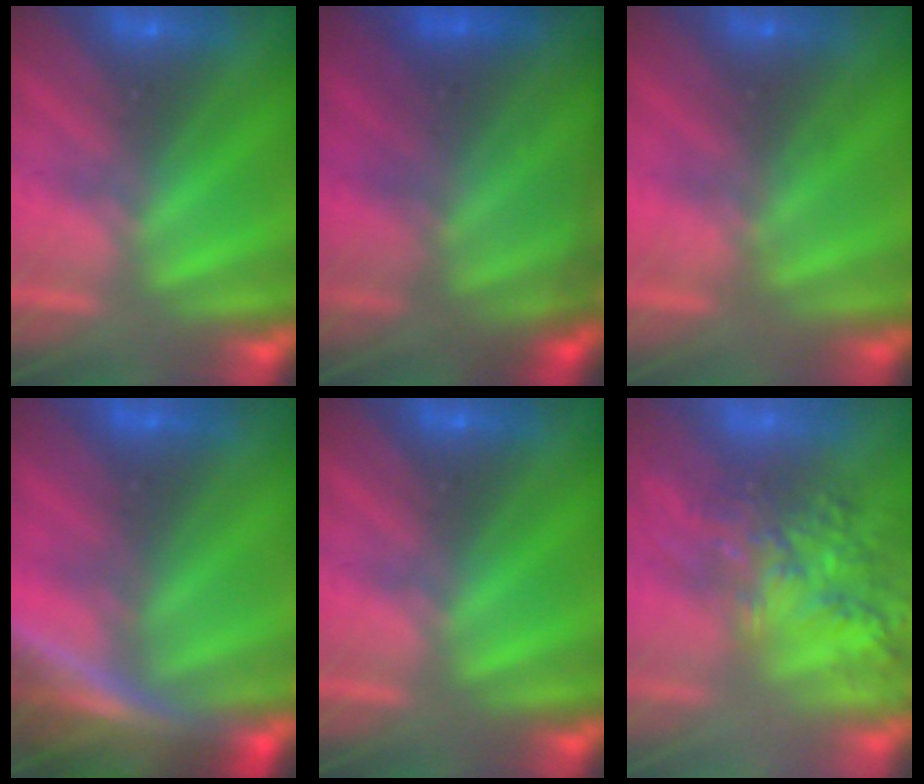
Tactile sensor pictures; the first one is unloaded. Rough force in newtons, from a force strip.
{"total": 7.3}
{"total": 5.0}
{"total": 8.2}
{"total": 0.0}
{"total": 6.5}